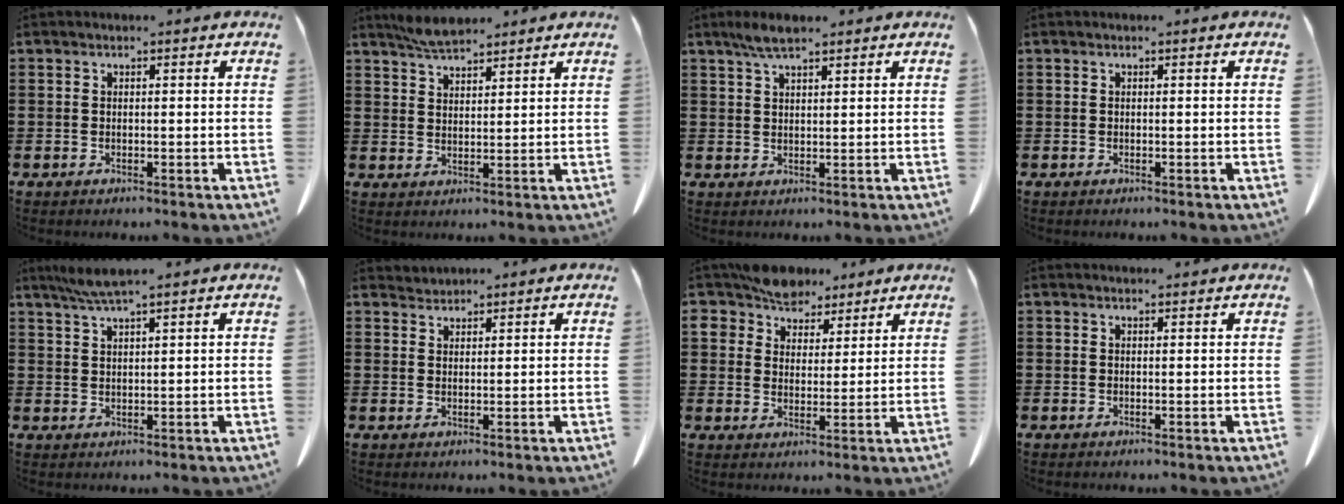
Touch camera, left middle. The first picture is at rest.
{"total": 4.0, "force": [3.6, 0.9, 1.5], "torque": [-0.039, -0.005, 0.066]}
{"total": 3.5, "force": [2.4, 1.0, 2.4], "torque": [-0.052, 0.004, 0.044]}
{"total": 0.0}
{"total": 3.3, "force": [2.7, -0.2, 2.0], "torque": [-0.045, -0.002, 0.049]}
{"total": 1.4, "force": [1.4, 0.1, -0.2], "torque": [0.000, 0.003, 0.028]}
{"total": 6.3, "force": [5.4, 3.1, 0.8], "torque": [-0.043, -0.009, 0.103]}
{"total": 0.6, "force": [0.5, 0.0, 0.2], "torque": [-0.005, 0.000, 0.011]}